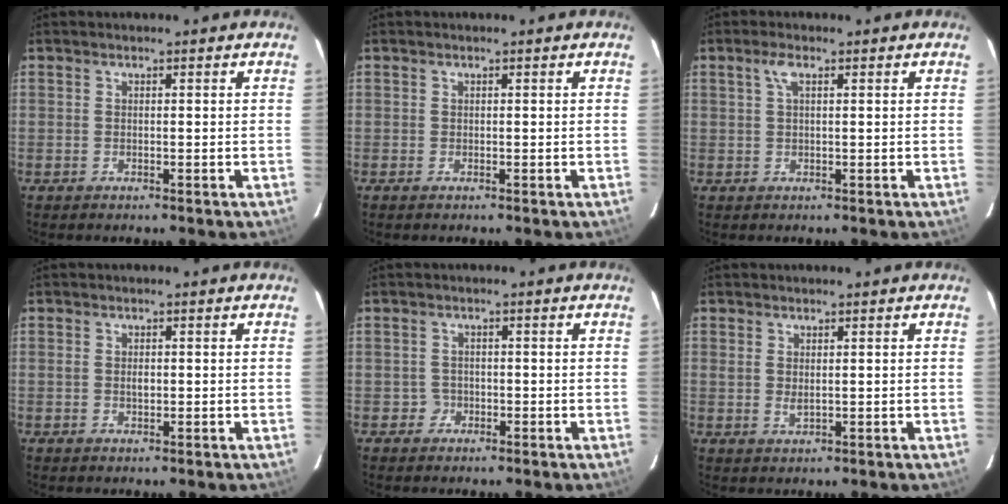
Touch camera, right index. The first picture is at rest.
{"total": 0.0}
{"total": 2.1, "force": [0.9, 0.7, 1.8], "torque": [-0.039, 0.007, 0.018]}
{"total": 1.3, "force": [-0.1, 0.8, 1.0], "torque": [-0.018, 0.001, -0.002]}
{"total": 1.8, "force": [-0.8, 1.6, -0.1], "torque": [0.002, 0.006, -0.011]}
{"total": 1.6, "force": [0.3, 0.8, 1.4], "torque": [-0.028, -0.003, 0.007]}